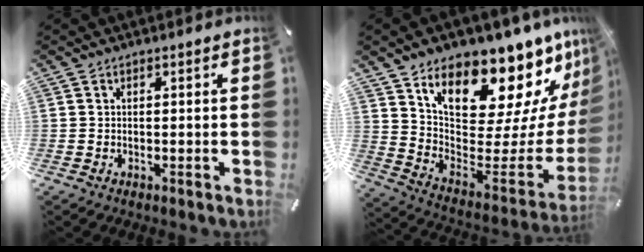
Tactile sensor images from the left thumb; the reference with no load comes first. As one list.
[{"total": 19.7, "force": [15.0, 8.8, 9.3], "torque": [-0.127, -0.126, 0.254]}]